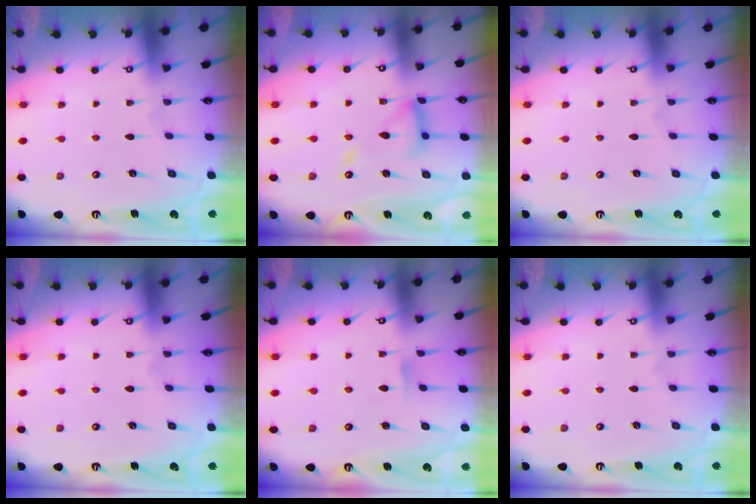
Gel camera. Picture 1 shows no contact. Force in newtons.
{"total": 13.8, "press": 13.7, "slide": 1.3}
{"total": 0.0}
{"total": 0.0}
{"total": 4.8, "press": 4.7, "slide": 0.5}
{"total": 0.0}